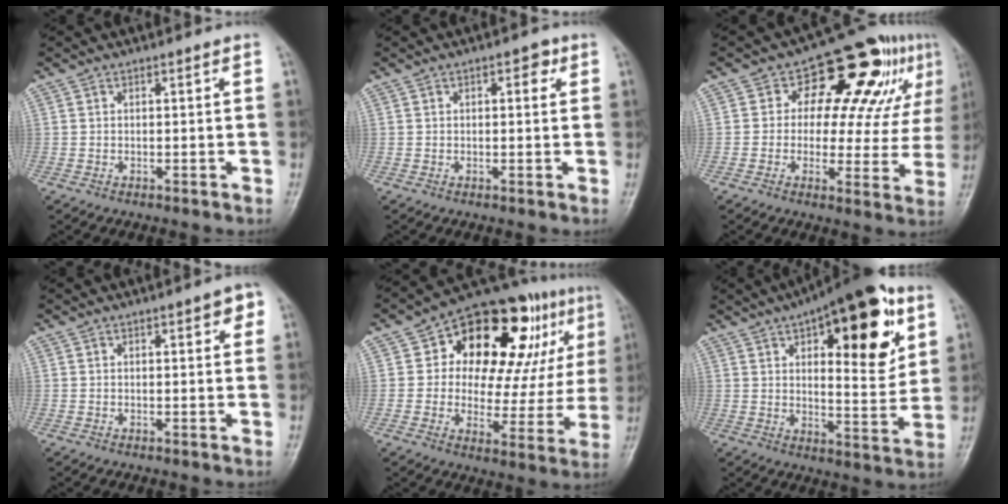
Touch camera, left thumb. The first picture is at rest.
{"total": 2.5, "force": [0.9, 1.3, 1.8], "torque": [-0.011, 0.002, 0.007]}
{"total": 18.1, "force": [7.4, 10.2, 12.9], "torque": [-0.099, -0.001, 0.093]}
{"total": 3.4, "force": [1.4, 1.3, 2.7], "torque": [-0.020, 0.001, 0.011]}
{"total": 24.9, "force": [9.5, 12.8, 19.2], "torque": [-0.216, 0.011, 0.138]}
{"total": 22.8, "force": [9.7, 9.3, 18.4], "torque": [-0.211, -0.027, 0.136]}